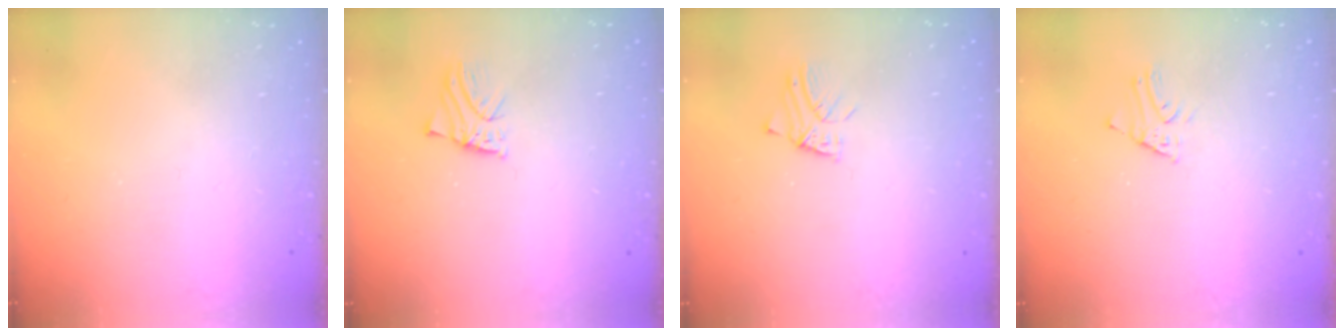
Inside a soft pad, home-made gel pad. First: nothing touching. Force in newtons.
{"total": 0.9, "press": 0.9, "slide": 0.1}
{"total": 1.5, "press": 1.4, "slide": 0.1}
{"total": 1.7, "press": 1.7, "slide": 0.2}